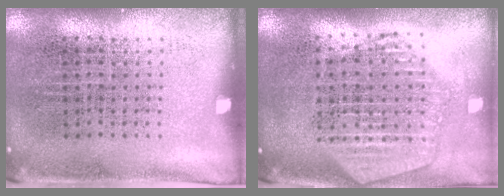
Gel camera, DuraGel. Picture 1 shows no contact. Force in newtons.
{"total": 2.2, "press": 1.9, "slide": 1.1}